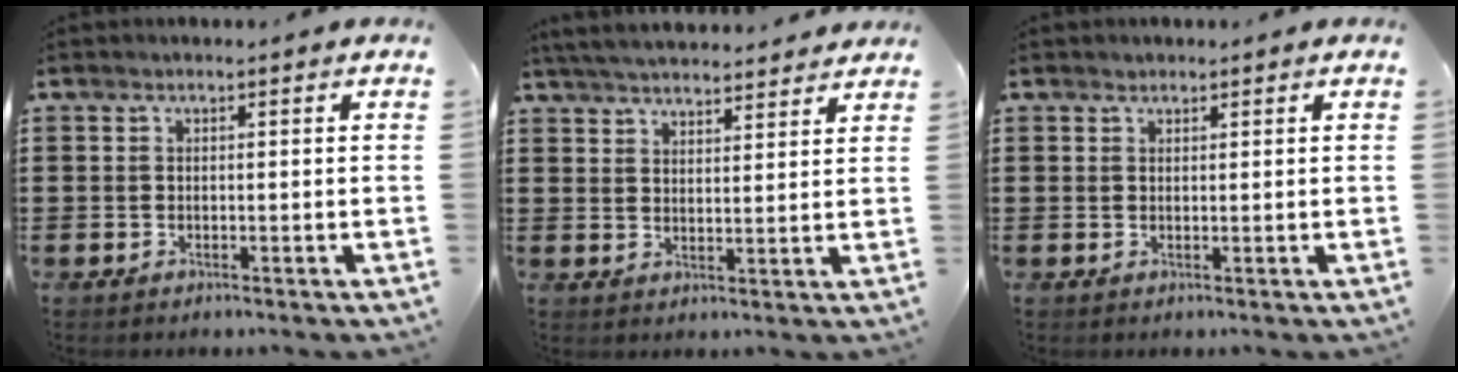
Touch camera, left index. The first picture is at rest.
{"total": 4.6, "force": [4.6, 0.2, 0.8], "torque": [-0.031, -0.018, 0.083]}
{"total": 0.7, "force": [0.7, 0.3, 0.0], "torque": [-0.001, 0.001, 0.014]}